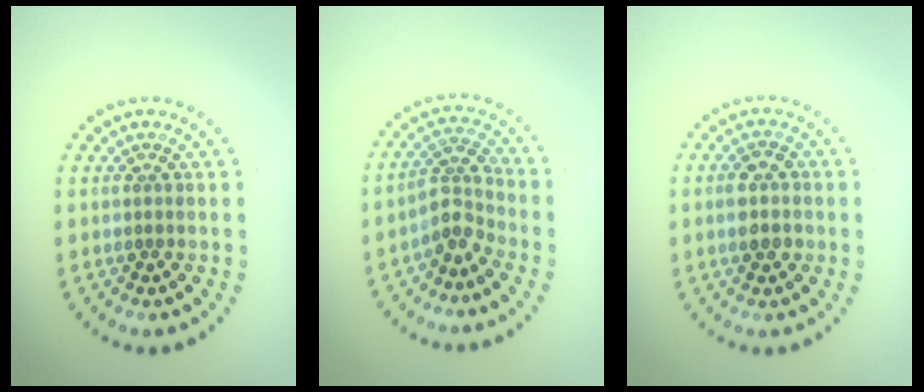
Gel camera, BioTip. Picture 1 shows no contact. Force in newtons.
{"total": 2.7, "press": 2.1, "slide": 1.7}
{"total": 2.5, "press": 2.5, "slide": 0.3}